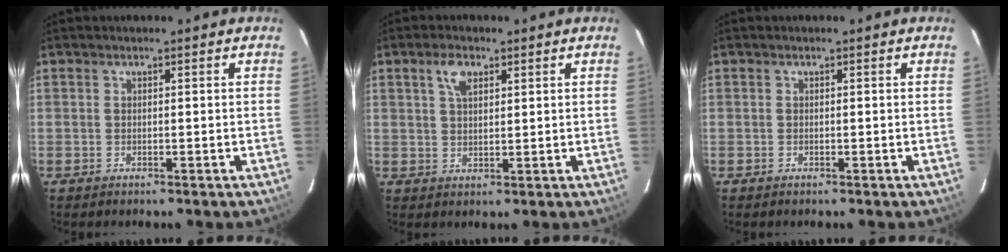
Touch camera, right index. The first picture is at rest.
{"total": 3.7, "force": [2.0, 1.9, 2.5], "torque": [-0.047, 0.008, 0.037]}
{"total": 0.0}